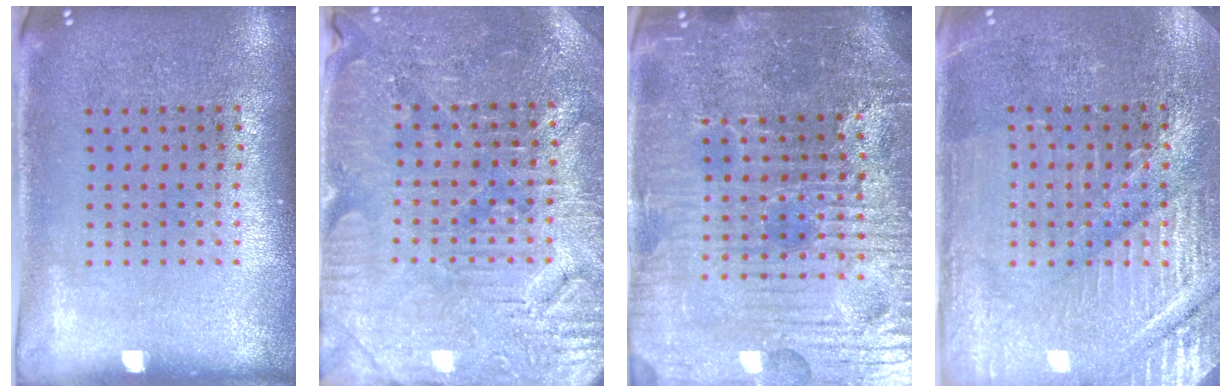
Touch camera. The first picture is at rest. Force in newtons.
{"total": 3.7, "press": 3.6, "slide": 0.6}
{"total": 6.0, "press": 5.6, "slide": 2.2}
{"total": 3.6, "press": 3.5, "slide": 0.8}